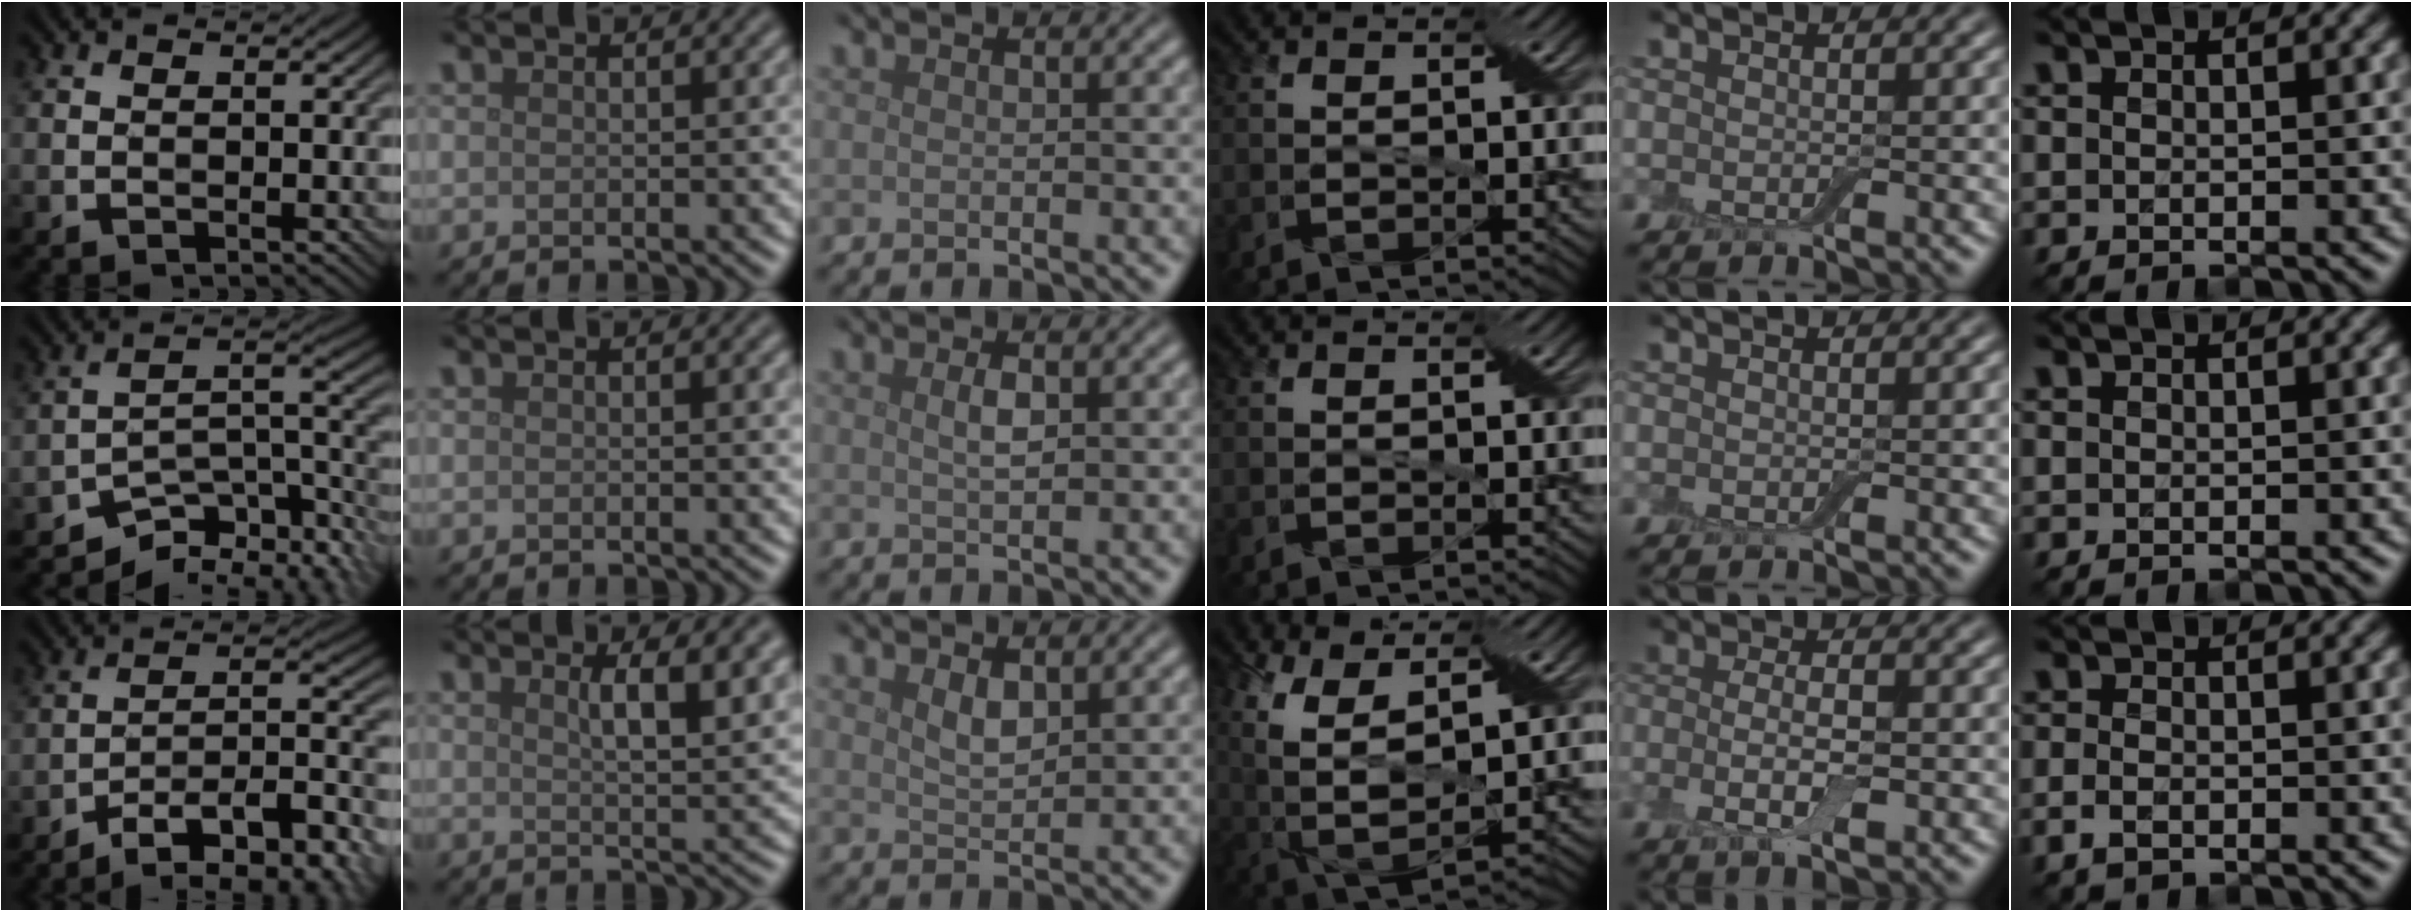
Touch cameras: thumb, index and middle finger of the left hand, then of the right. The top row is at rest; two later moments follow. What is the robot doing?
{"motion": "wrap", "object": "bandage"}